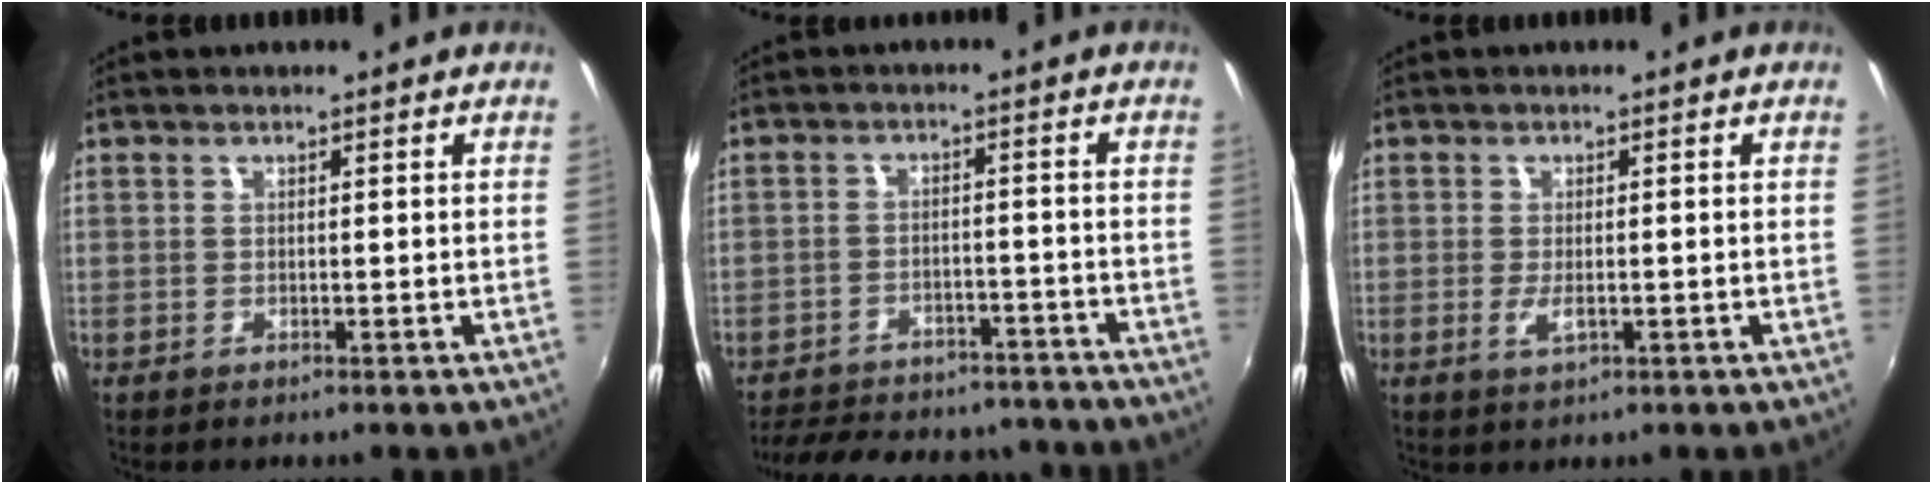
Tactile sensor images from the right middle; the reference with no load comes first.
{"total": 19.6, "force": [-16.9, 6.8, 7.3], "torque": [-0.159, 0.011, -0.215]}
{"total": 2.1, "force": [-0.1, 0.6, 2.0], "torque": [-0.037, -0.007, -0.002]}